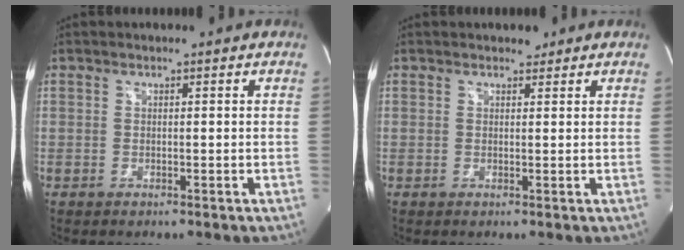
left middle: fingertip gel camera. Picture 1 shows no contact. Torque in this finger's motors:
{"motor_torque": [0.02, 0.02, -0.04, 0.00]}